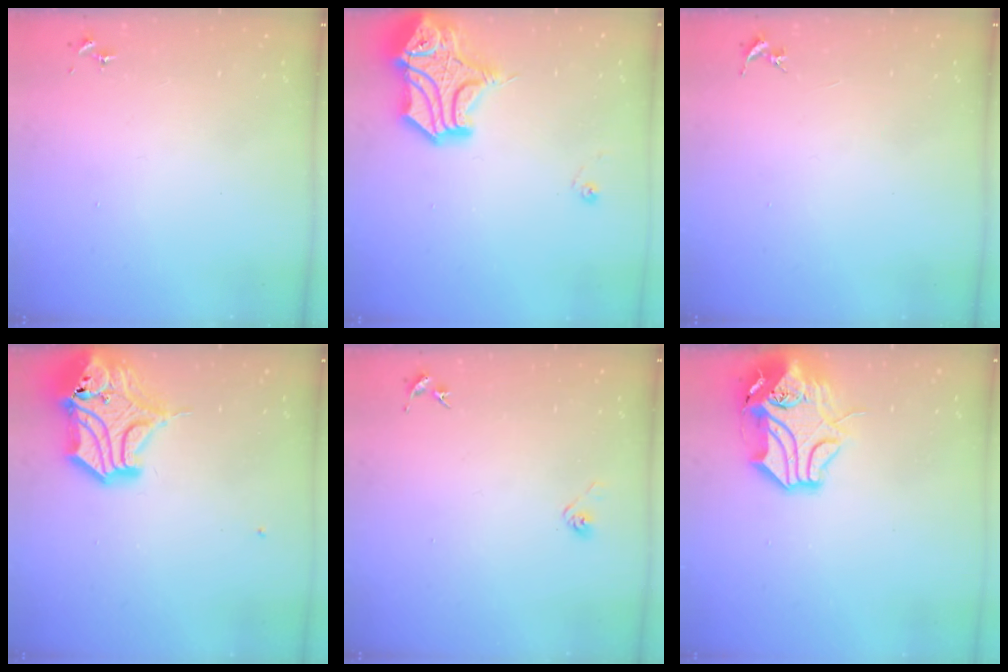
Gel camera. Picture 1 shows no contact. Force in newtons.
{"total": 17.1, "press": 16.9, "slide": 2.2}
{"total": 0.0}
{"total": 18.5, "press": 18.3, "slide": 2.6}
{"total": 3.8, "press": 3.7, "slide": 1.0}
{"total": 14.5, "press": 14.3, "slide": 1.9}